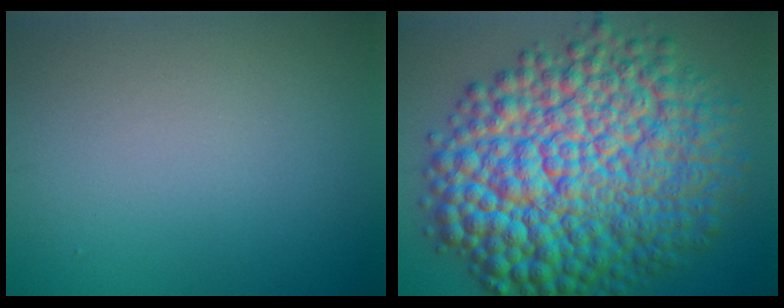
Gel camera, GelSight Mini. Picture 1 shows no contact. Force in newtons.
{"total": 17.1, "press": 17.1, "slide": 0.1}